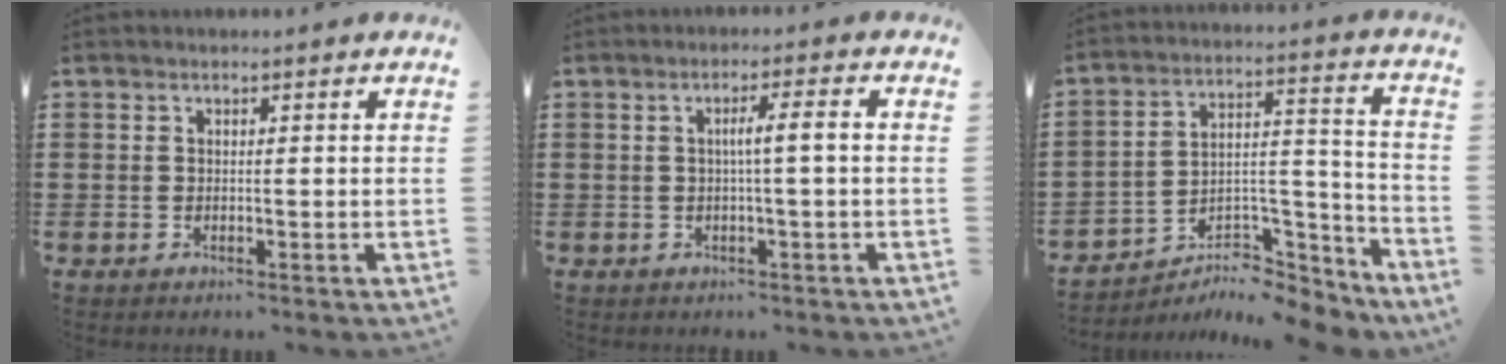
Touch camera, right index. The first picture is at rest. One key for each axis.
{"total": 3.3, "fx": -0.2, "fy": -0.3, "fz": 3.3, "tx": -0.059, "ty": -0.005, "tz": -0.007}
{"total": 6.7, "fx": -5.9, "fy": 2.5, "fz": 2.1, "tx": -0.029, "ty": 0.013, "tz": -0.111}